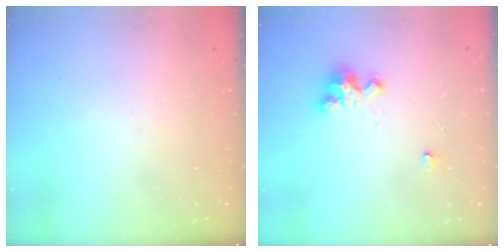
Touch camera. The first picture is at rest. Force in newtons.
{"total": 6.0, "press": 6.0, "slide": 0.2}